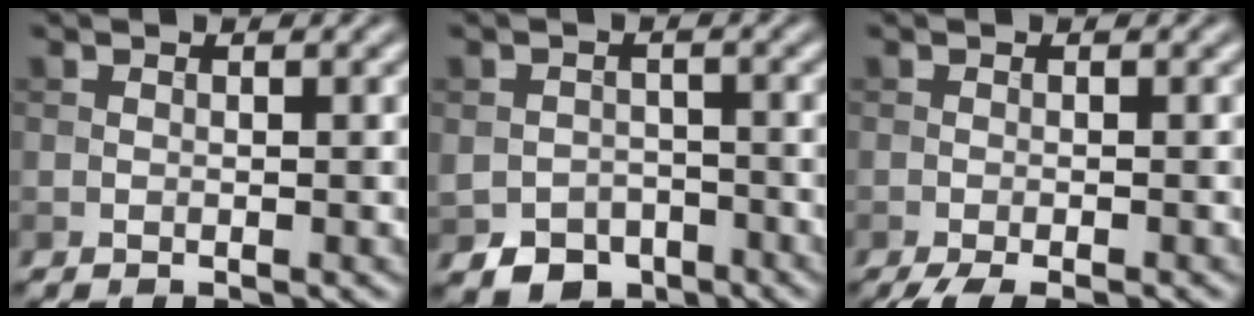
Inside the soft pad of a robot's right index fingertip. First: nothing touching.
{"total": 3.9, "force": [-2.2, 2.9, 1.4], "torque": [-0.021, -0.011, -0.033]}
{"total": 3.2, "force": [-2.2, 0.6, 2.1], "torque": [-0.032, -0.003, -0.042]}